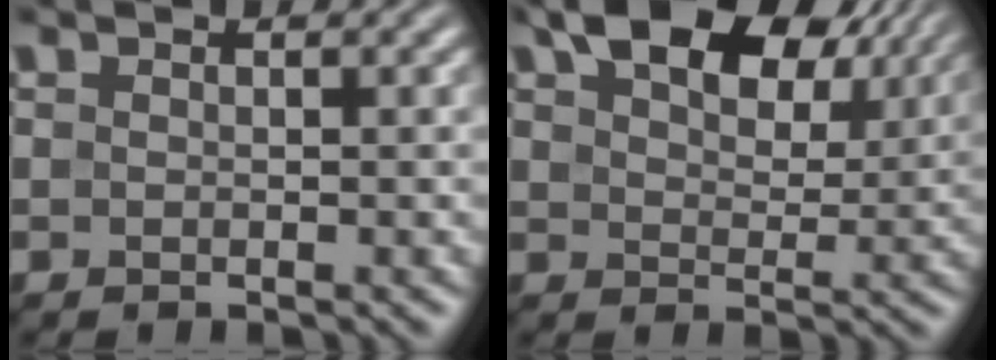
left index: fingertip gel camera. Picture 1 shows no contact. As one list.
[{"total": 10.7, "force": [6.3, 5.6, 6.6], "torque": [-0.112, 0.016, 0.106]}]